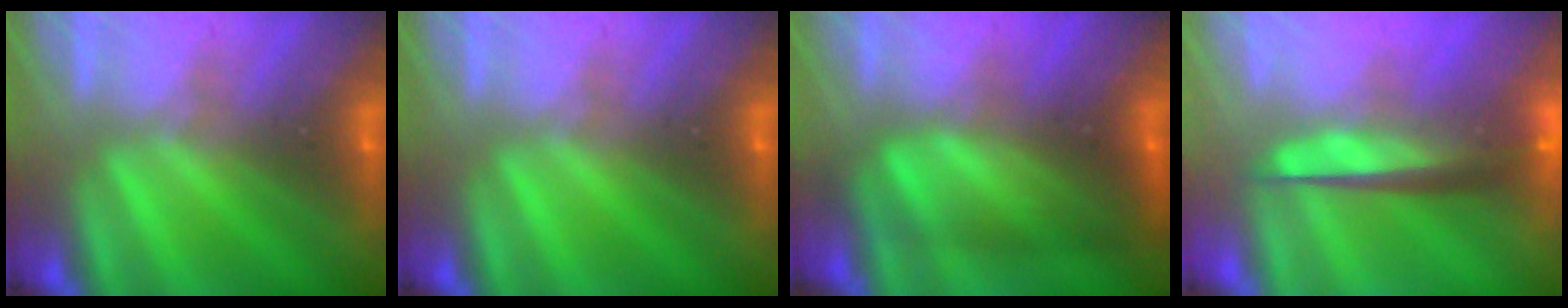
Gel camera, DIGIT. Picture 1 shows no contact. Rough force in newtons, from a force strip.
{"total": 0.0}
{"total": 8.4}
{"total": 6.9}